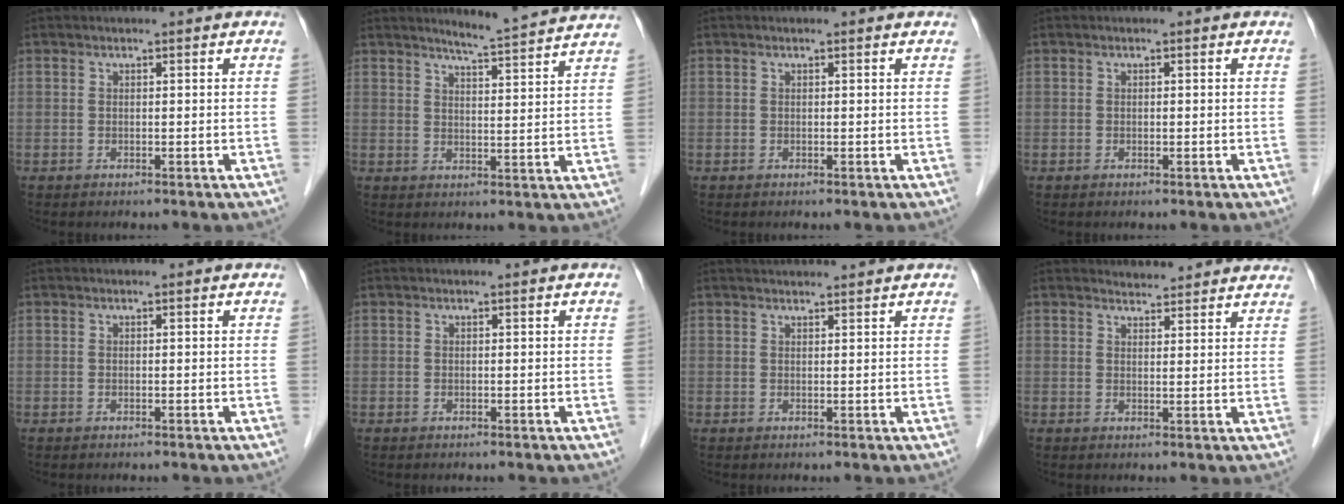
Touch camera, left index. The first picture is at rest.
{"total": 8.2, "force": [7.8, -0.9, 2.4], "torque": [-0.048, -0.004, 0.101]}
{"total": 0.6, "force": [0.4, 0.3, 0.1], "torque": [0.000, 0.007, 0.005]}
{"total": 0.0}
{"total": 0.0}
{"total": 0.0}
{"total": 4.7, "force": [4.6, 0.1, 1.1], "torque": [-0.008, 0.028, 0.059]}
{"total": 6.9, "force": [6.6, 1.6, 0.7], "torque": [0.008, 0.008, 0.062]}